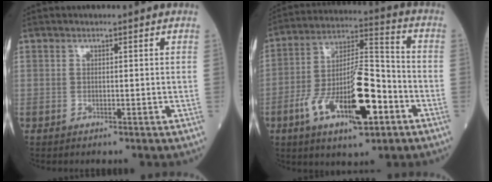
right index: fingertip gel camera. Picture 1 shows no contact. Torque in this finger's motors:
{"motor_torque": [0.56, -0.31, 0.47, 0.21]}